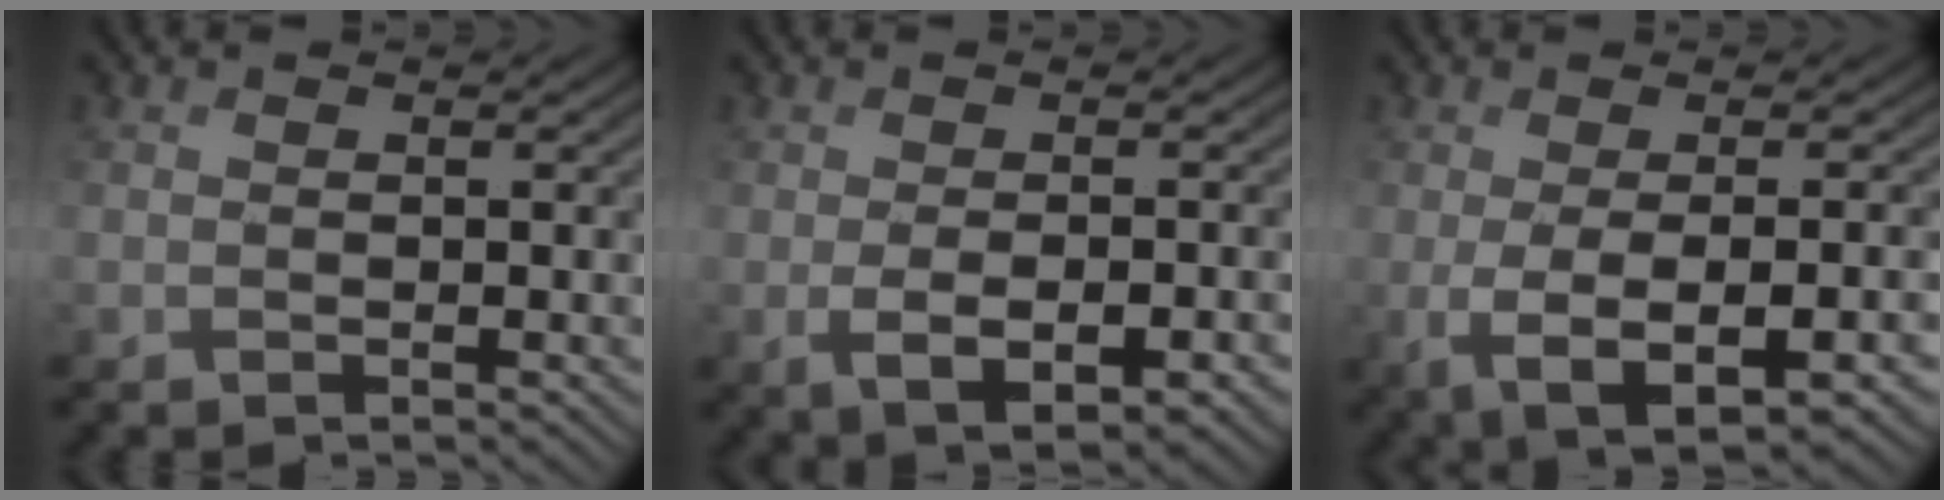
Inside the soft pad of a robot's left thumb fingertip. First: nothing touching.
{"total": 5.7, "force": [-2.0, 2.6, 4.7], "torque": [-0.087, -0.010, -0.026]}
{"total": 8.6, "force": [-2.7, 3.2, 7.5], "torque": [-0.138, -0.015, -0.032]}